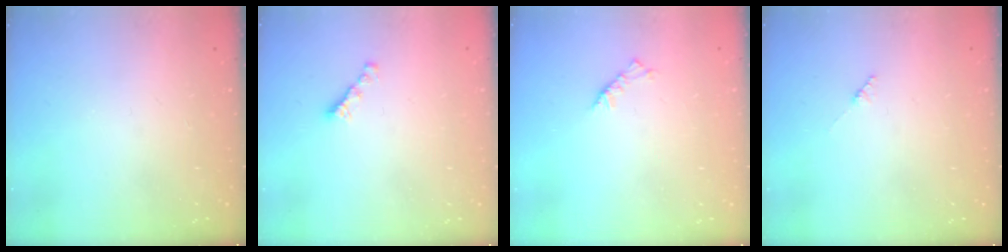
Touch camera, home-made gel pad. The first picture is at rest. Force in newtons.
{"total": 2.8, "press": 2.7, "slide": 0.7}
{"total": 3.3, "press": 3.2, "slide": 0.7}
{"total": 1.9, "press": 1.9, "slide": 0.2}